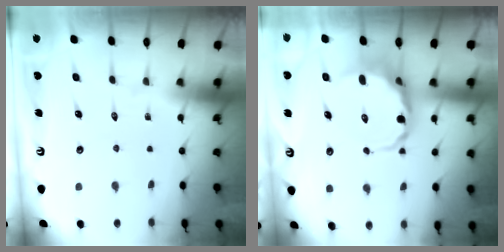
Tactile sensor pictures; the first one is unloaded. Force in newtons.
{"total": 9.0, "press": 8.6, "slide": 2.6}